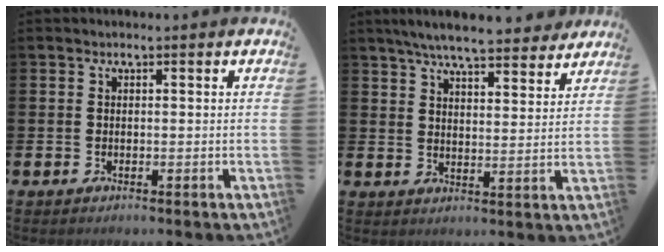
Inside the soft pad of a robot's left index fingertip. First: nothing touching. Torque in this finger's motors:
{"motor_torque": [0.90, -1.24, 1.06, 0.21]}